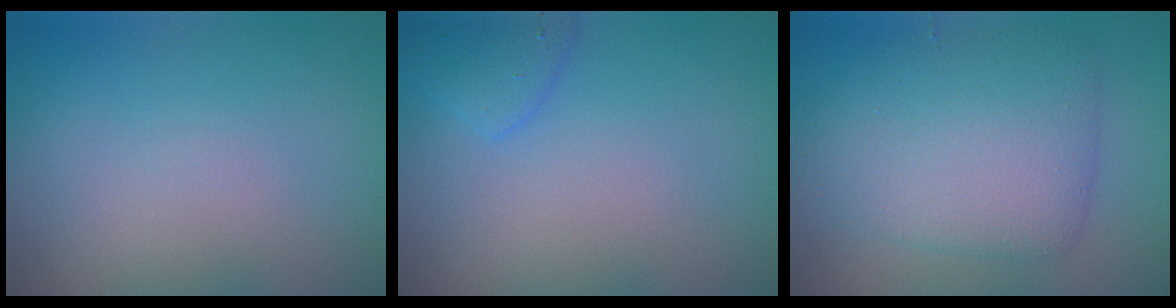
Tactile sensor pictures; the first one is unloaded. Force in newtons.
{"total": 1.9, "press": 1.9, "slide": 0.1}
{"total": 6.0, "press": 6.0, "slide": 0.2}